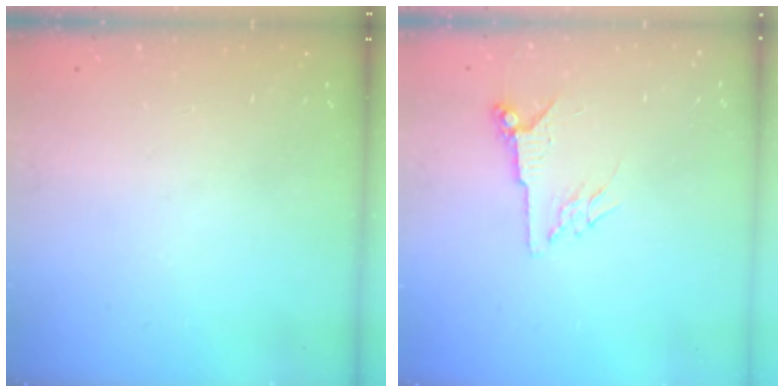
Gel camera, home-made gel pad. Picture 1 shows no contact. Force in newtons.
{"total": 5.1, "press": 5.1, "slide": 0.8}